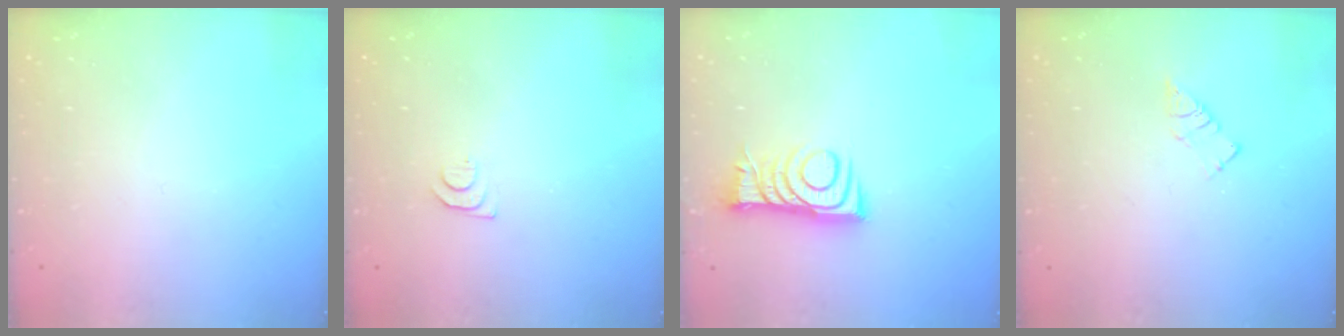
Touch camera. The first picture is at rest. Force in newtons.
{"total": 4.0, "press": 4.0, "slide": 0.6}
{"total": 9.0, "press": 9.0, "slide": 0.1}
{"total": 3.3, "press": 3.3, "slide": 0.3}